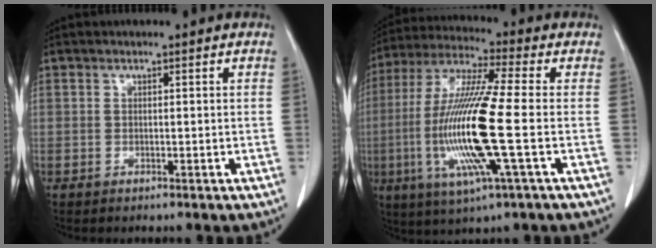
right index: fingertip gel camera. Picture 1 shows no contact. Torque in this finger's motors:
{"motor_torque": [2.14, 0.00, 0.70, 0.18]}